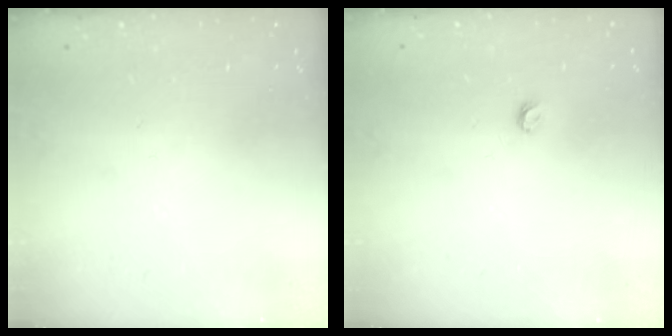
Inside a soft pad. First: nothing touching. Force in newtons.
{"total": 3.0, "press": 3.0, "slide": 0.4}